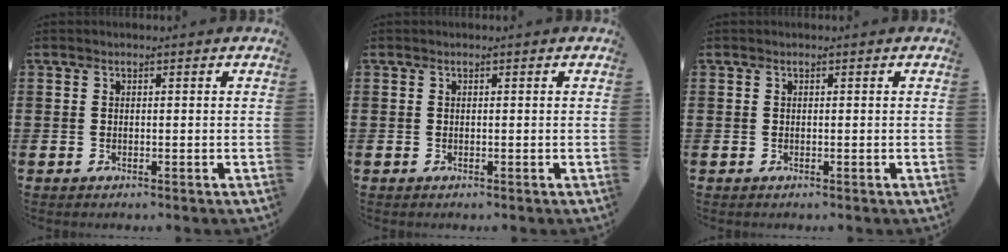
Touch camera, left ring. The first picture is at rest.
{"total": 0.0}
{"total": 0.0}